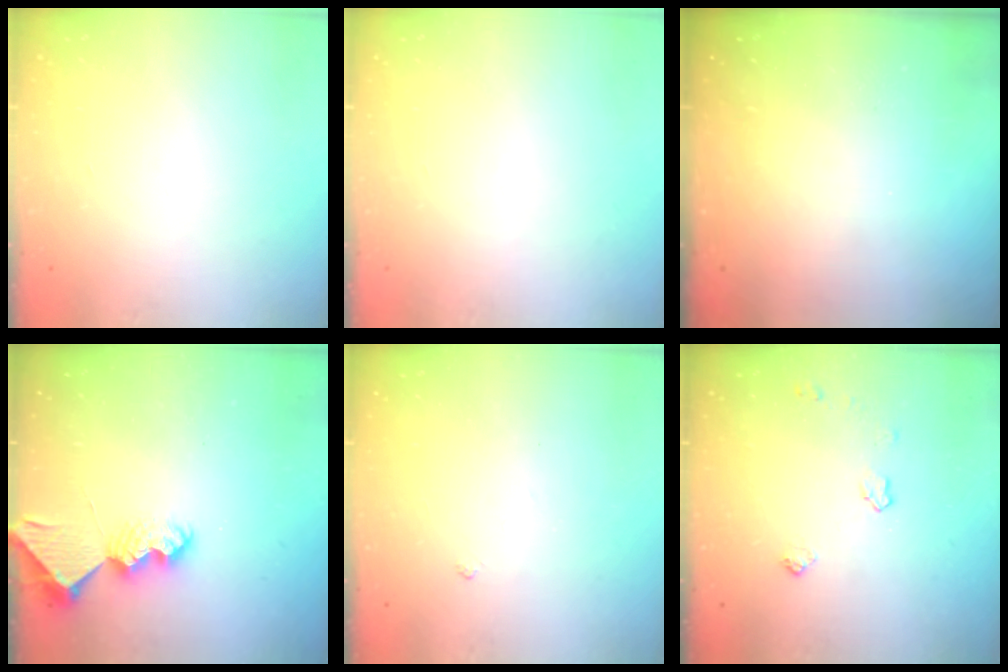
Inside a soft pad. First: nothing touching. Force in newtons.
{"total": 0.0}
{"total": 0.0}
{"total": 6.9, "press": 6.8, "slide": 0.6}
{"total": 2.9, "press": 2.8, "slide": 0.5}
{"total": 5.5, "press": 5.5, "slide": 0.7}